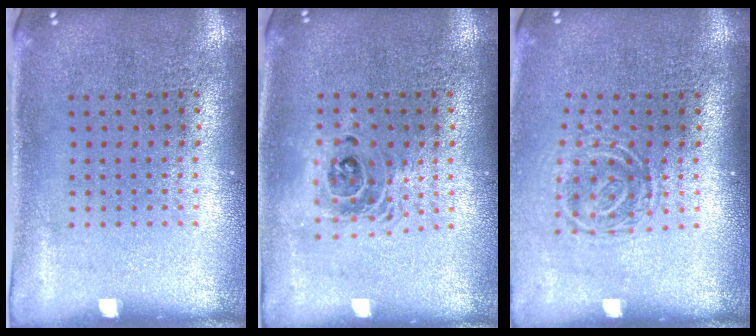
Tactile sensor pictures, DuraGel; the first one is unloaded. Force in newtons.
{"total": 1.5, "press": 1.3, "slide": 0.9}
{"total": 1.6, "press": 1.1, "slide": 1.2}